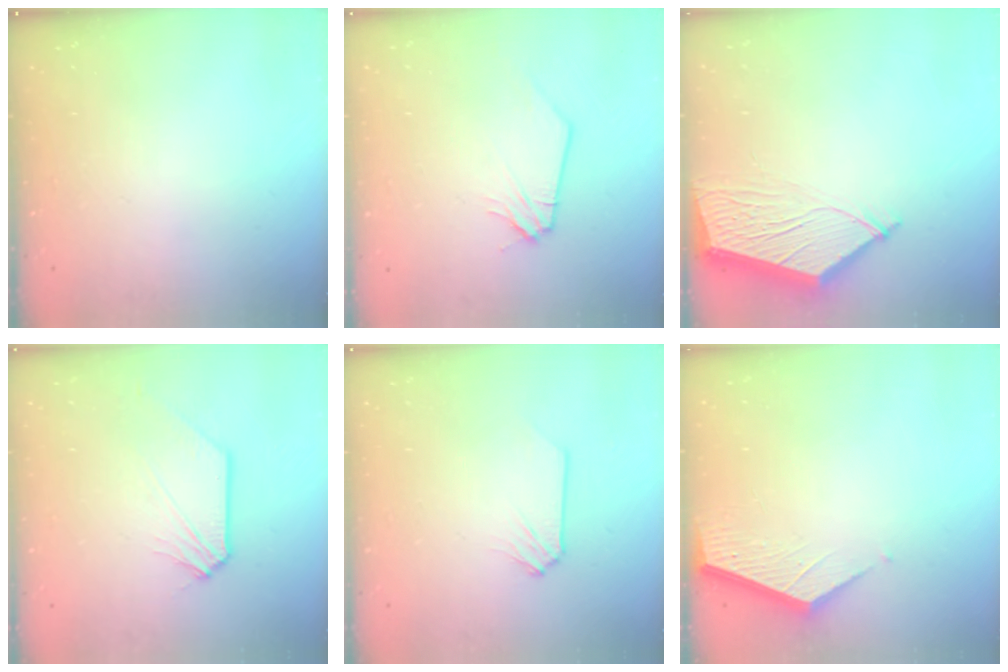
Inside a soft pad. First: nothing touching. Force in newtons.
{"total": 0.0}
{"total": 8.1, "press": 8.0, "slide": 1.1}
{"total": 1.6, "press": 1.6, "slide": 0.2}
{"total": 0.0}
{"total": 3.6, "press": 3.6, "slide": 0.4}